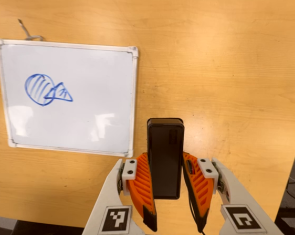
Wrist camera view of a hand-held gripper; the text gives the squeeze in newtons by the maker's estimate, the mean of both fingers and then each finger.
{"total": 5.2, "left": 3.6, "right": 6.8}